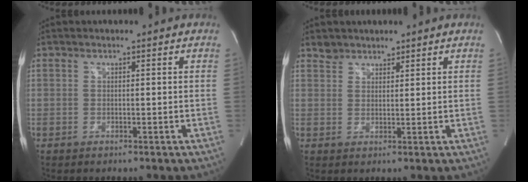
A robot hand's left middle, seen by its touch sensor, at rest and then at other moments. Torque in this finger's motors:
{"motor_torque": [0.04, -0.03, -0.04, -0.01]}